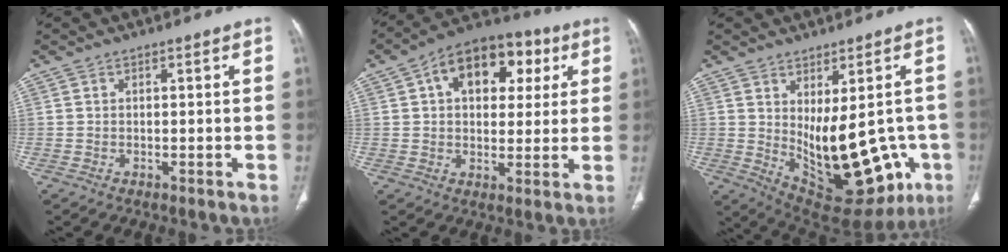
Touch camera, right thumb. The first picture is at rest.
{"total": 15.9, "force": [5.3, 10.1, 11.0], "torque": [-0.119, 0.014, 0.074]}
{"total": 20.2, "force": [-3.3, 9.9, 17.2], "torque": [-0.205, -0.020, -0.007]}